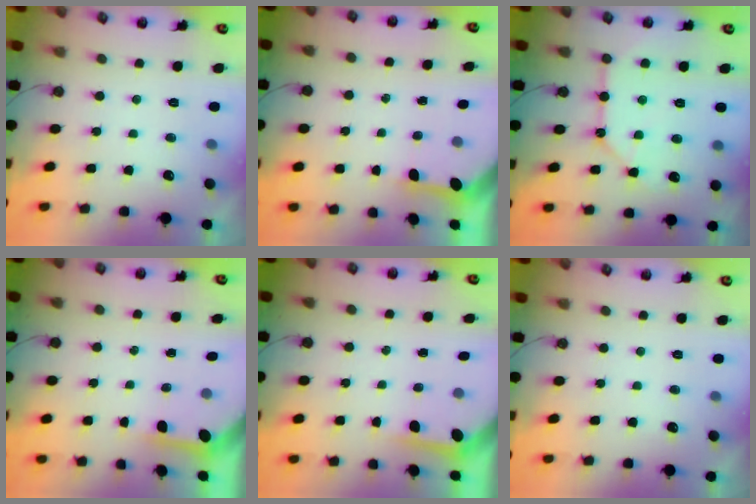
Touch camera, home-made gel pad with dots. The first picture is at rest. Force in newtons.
{"total": 3.2, "press": 3.2, "slide": 0.3}
{"total": 12.0, "press": 11.9, "slide": 1.3}
{"total": 3.6, "press": 3.6, "slide": 0.3}
{"total": 3.6, "press": 3.6, "slide": 0.4}
{"total": 0.0}